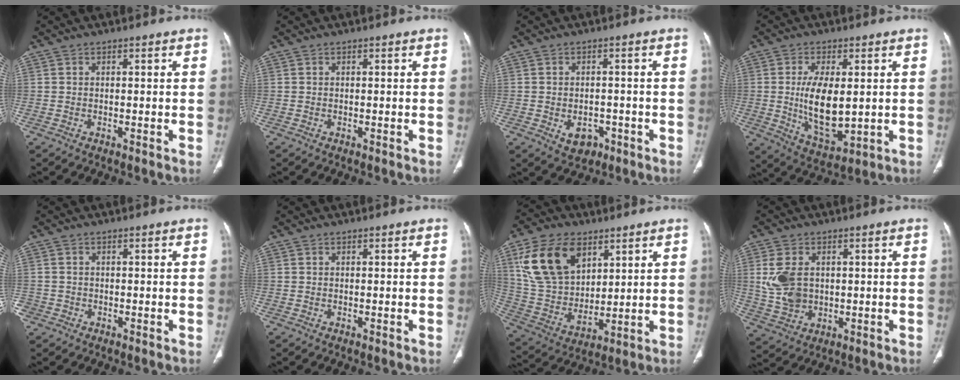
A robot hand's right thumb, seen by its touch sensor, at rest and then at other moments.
{"total": 0.0}
{"total": 4.6, "force": [-1.8, 3.4, 2.5], "torque": [-0.023, 0.010, -0.015]}
{"total": 12.1, "force": [0.4, 5.8, 10.6], "torque": [-0.179, -0.022, 0.022]}
{"total": 1.9, "force": [-0.7, 1.7, 0.3], "torque": [0.001, 0.007, -0.013]}
{"total": 0.0}
{"total": 17.9, "force": [8.2, 11.2, 11.4], "torque": [-0.191, -0.025, 0.168]}
{"total": 8.9, "force": [1.3, 6.4, 6.1], "torque": [-0.116, -0.004, 0.039]}